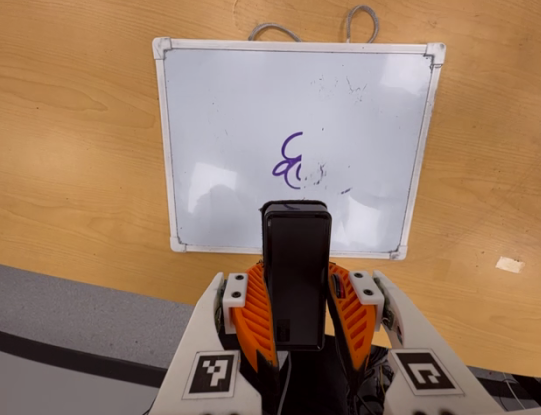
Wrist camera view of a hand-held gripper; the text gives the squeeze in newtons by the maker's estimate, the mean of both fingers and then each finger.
{"total": 9.8, "left": 7.6, "right": 11.9}